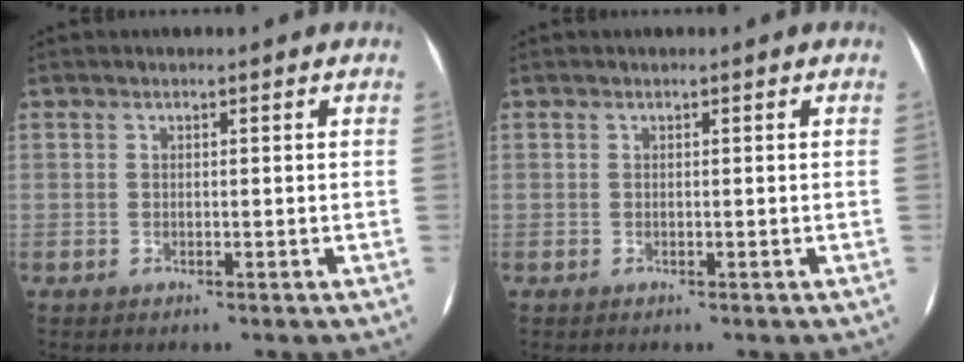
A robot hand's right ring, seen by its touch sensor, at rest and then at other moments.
{"total": 0.0}